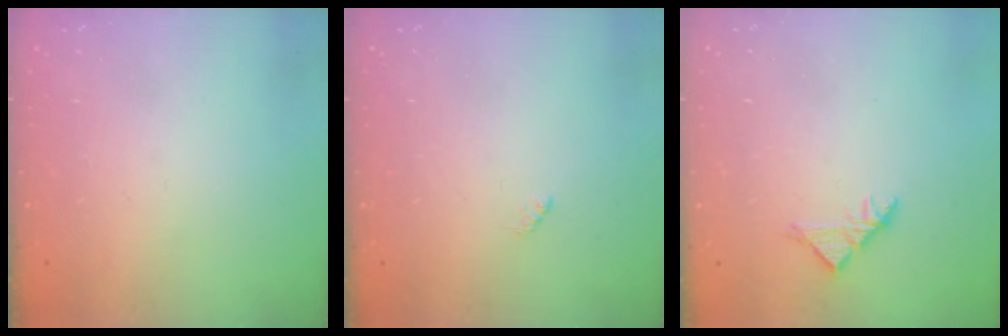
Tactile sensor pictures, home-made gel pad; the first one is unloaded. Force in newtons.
{"total": 1.9, "press": 1.9, "slide": 0.4}
{"total": 3.5, "press": 3.4, "slide": 0.9}